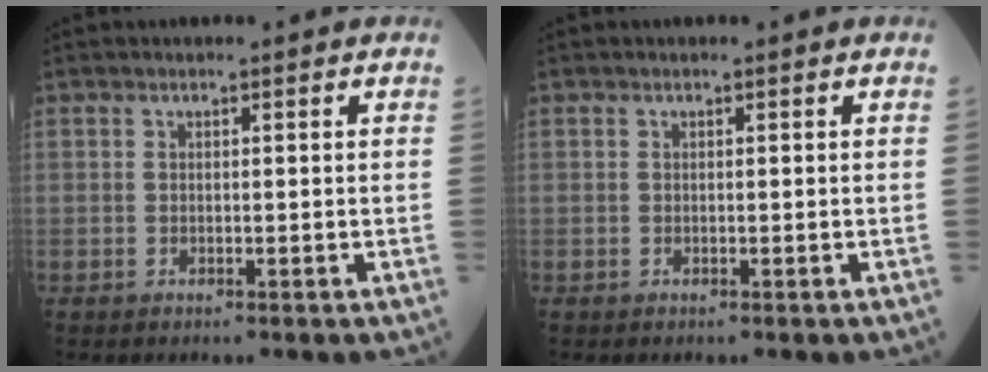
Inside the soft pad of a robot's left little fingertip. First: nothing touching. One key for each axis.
{"total": 0.0}